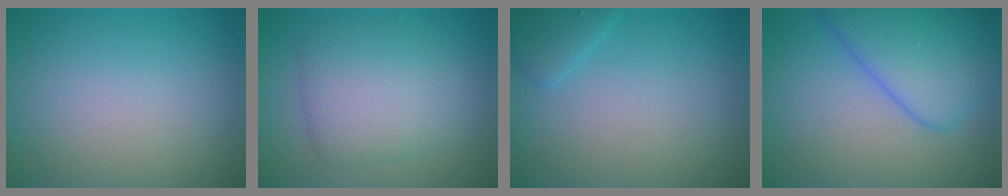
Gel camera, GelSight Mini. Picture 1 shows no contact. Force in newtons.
{"total": 5.4, "press": 5.4, "slide": 0.0}
{"total": 1.6, "press": 1.6, "slide": 0.1}
{"total": 6.1, "press": 6.1, "slide": 0.1}